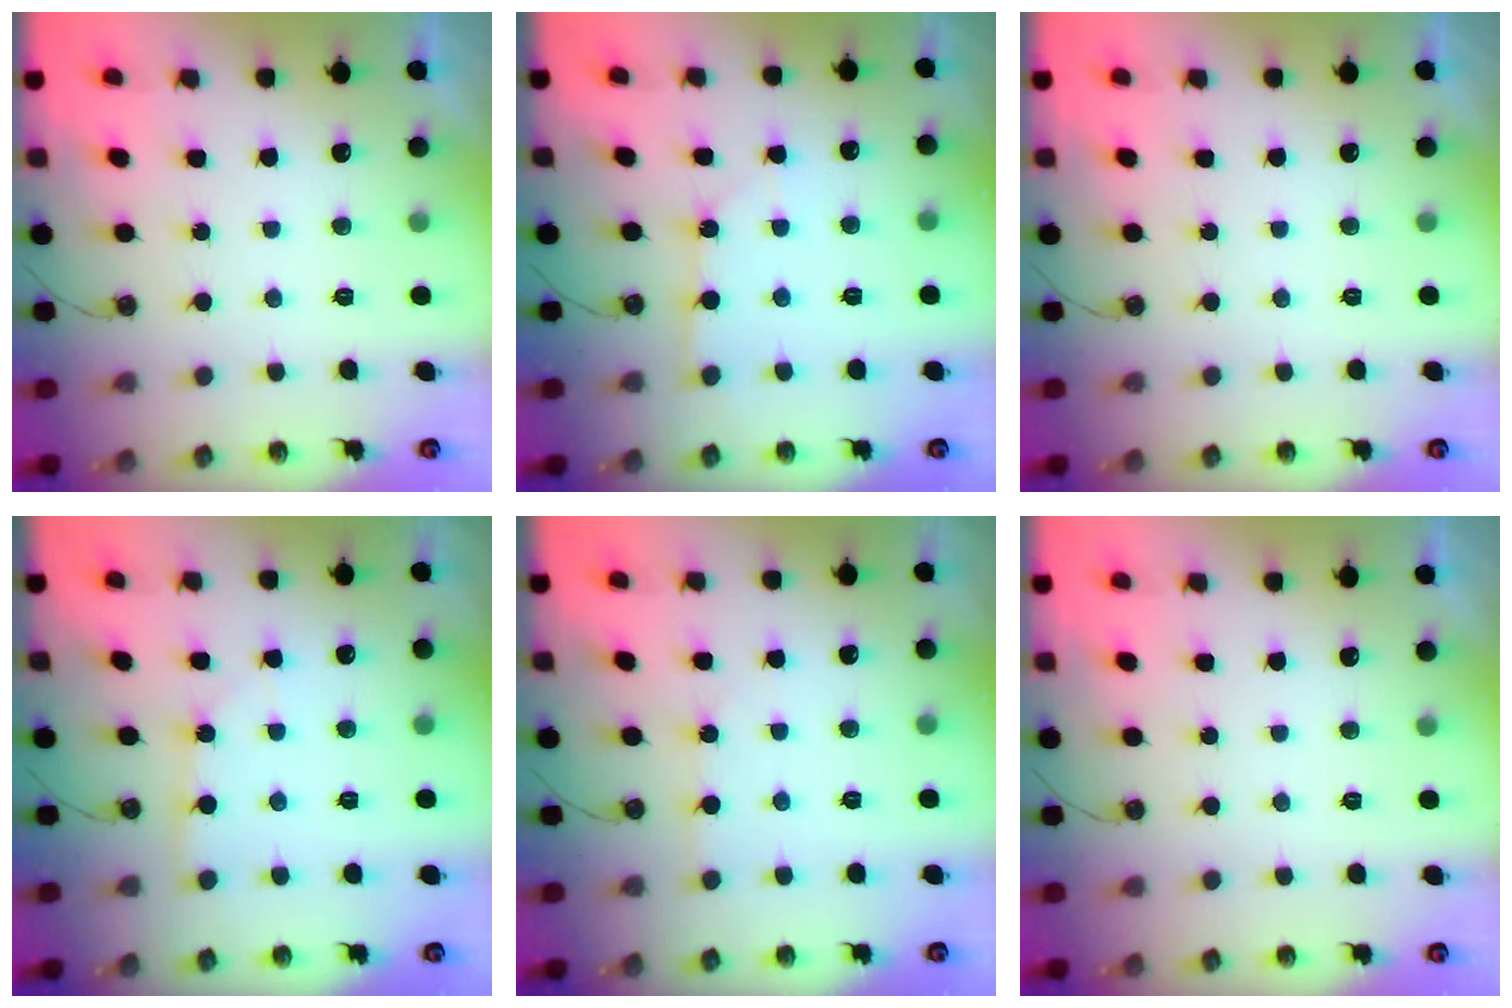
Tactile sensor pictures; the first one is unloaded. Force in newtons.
{"total": 2.5, "press": 2.5, "slide": 0.3}
{"total": 0.0}
{"total": 2.3, "press": 2.3, "slide": 0.3}
{"total": 2.3, "press": 2.3, "slide": 0.3}
{"total": 0.0}